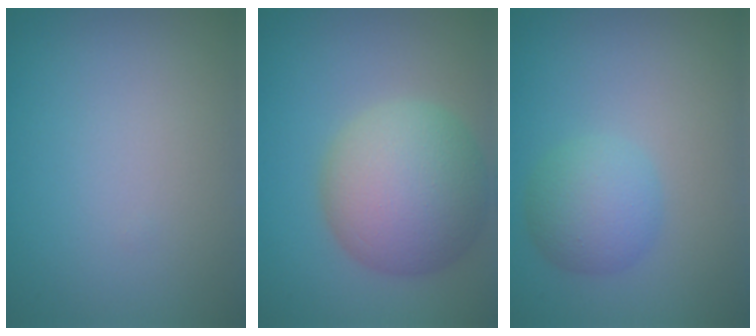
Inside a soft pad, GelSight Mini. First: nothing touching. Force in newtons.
{"total": 8.5, "press": 8.5, "slide": 0.3}
{"total": 3.5, "press": 3.5, "slide": 0.1}